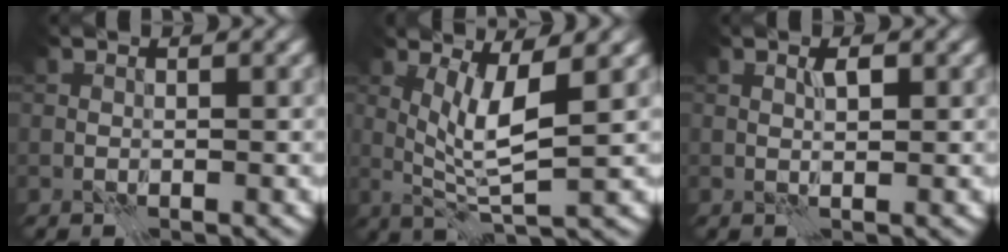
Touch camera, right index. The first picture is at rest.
{"total": 4.3, "force": [1.7, 0.2, 4.0], "torque": [-0.076, -0.009, 0.038]}
{"total": 0.9, "force": [0.6, -0.2, 0.6], "torque": [-0.012, 0.003, 0.009]}